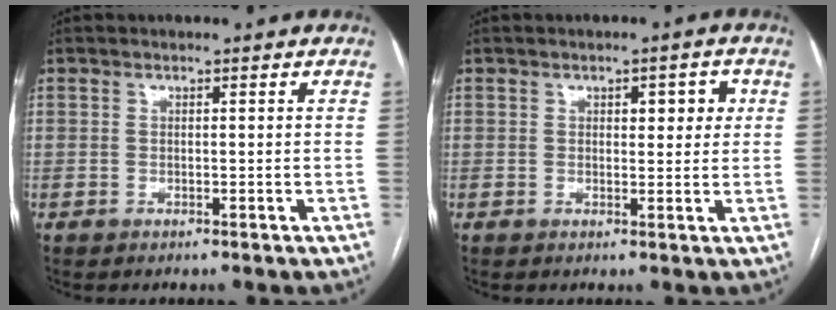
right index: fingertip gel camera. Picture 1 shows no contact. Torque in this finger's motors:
{"motor_torque": [0.04, -0.01, 0.13, 0.03]}